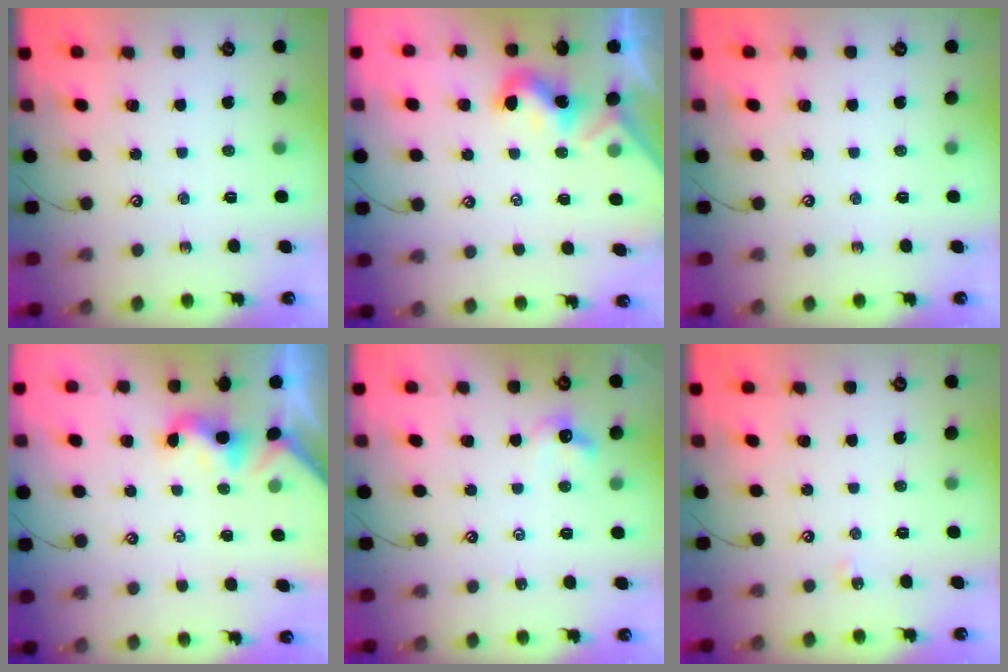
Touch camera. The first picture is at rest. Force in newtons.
{"total": 2.0, "press": 2.0, "slide": 0.5}
{"total": 0.0}
{"total": 2.0, "press": 2.0, "slide": 0.5}
{"total": 3.3, "press": 3.2, "slide": 0.7}
{"total": 2.9, "press": 2.9, "slide": 0.4}